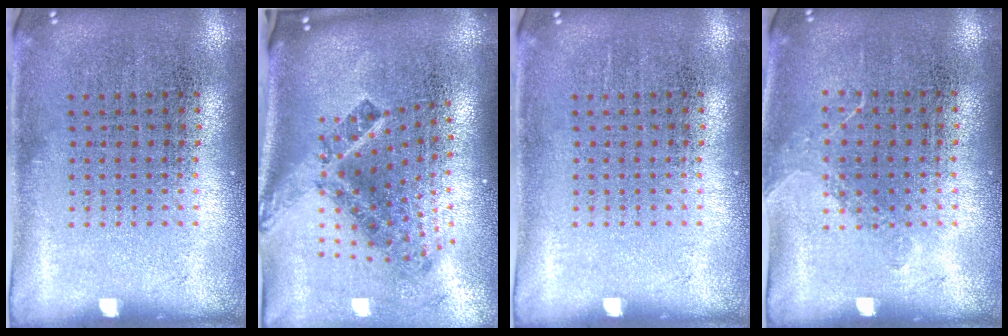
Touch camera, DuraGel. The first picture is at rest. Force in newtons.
{"total": 2.8, "press": 1.6, "slide": 2.2}
{"total": 0.0}
{"total": 0.9, "press": 0.7, "slide": 0.6}